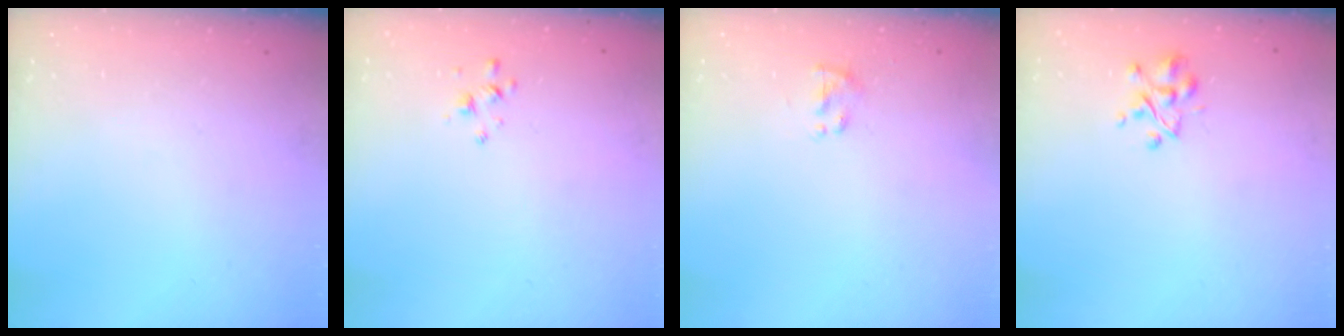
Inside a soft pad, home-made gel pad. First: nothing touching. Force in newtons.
{"total": 1.7, "press": 1.7, "slide": 0.3}
{"total": 1.4, "press": 1.2, "slide": 0.6}
{"total": 3.2, "press": 3.1, "slide": 0.6}